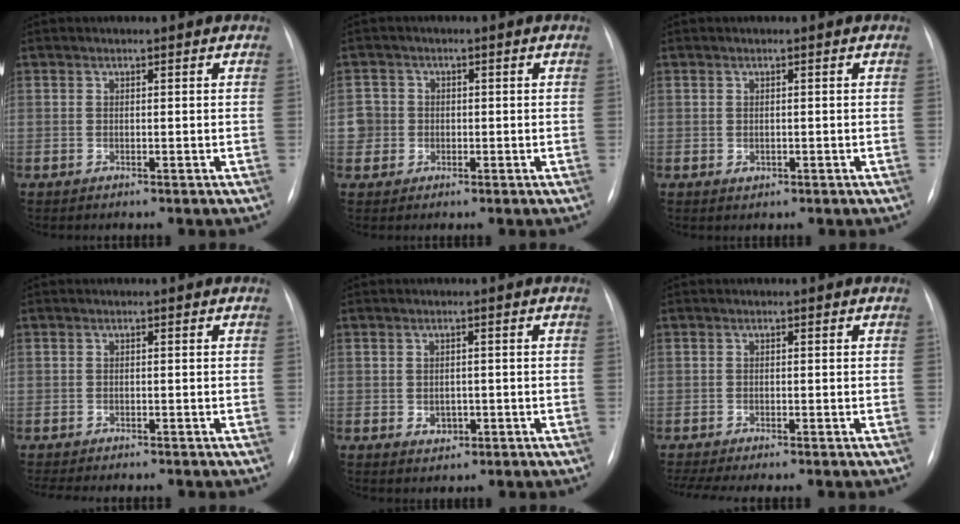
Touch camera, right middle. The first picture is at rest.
{"total": 3.3, "force": [-0.3, 3.3, 0.0], "torque": [0.011, 0.012, -0.008]}
{"total": 0.9, "force": [-0.2, 0.7, 0.5], "torque": [-0.008, -0.001, 0.000]}
{"total": 5.0, "force": [-4.3, 1.2, 2.3], "torque": [-0.029, -0.006, -0.057]}
{"total": 2.2, "force": [-0.6, 1.8, 1.1], "torque": [-0.014, 0.002, 0.000]}
{"total": 3.4, "force": [-2.8, 0.0, 1.9], "torque": [-0.036, -0.005, -0.047]}